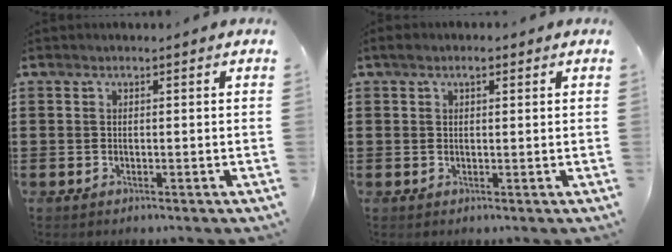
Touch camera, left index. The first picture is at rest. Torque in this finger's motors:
{"motor_torque": [1.13, -1.00, 0.35, 0.07]}